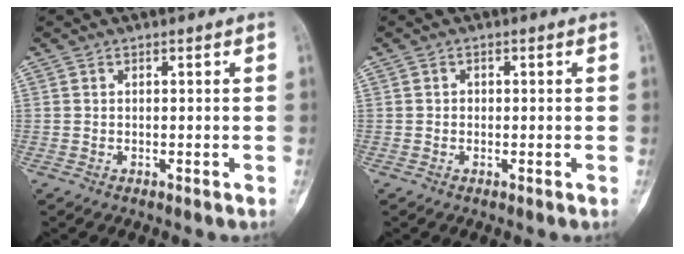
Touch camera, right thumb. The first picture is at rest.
{"total": 0.8, "force": [-0.1, 0.7, 0.3], "torque": [0.000, 0.003, -0.004]}